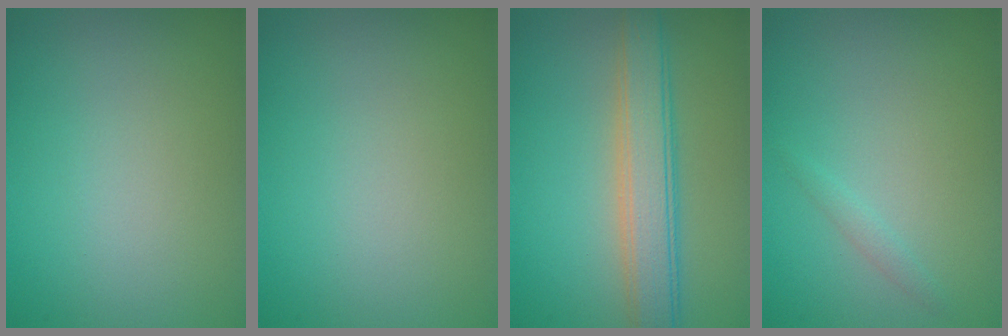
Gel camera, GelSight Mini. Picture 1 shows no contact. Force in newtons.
{"total": 0.0}
{"total": 4.7, "press": 4.7, "slide": 0.2}
{"total": 0.7, "press": 0.7, "slide": 0.0}